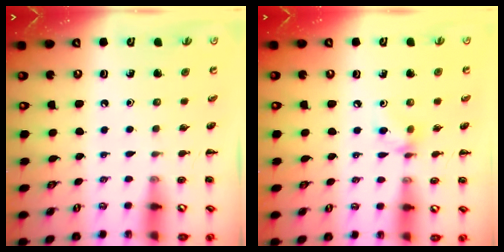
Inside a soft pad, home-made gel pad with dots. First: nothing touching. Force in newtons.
{"total": 6.5, "press": 6.4, "slide": 0.8}